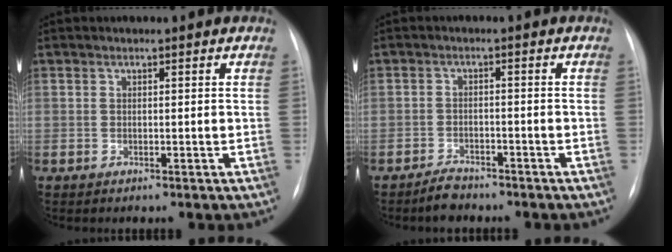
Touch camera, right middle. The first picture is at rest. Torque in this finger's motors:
{"motor_torque": [0.23, -0.17, 0.08, 0.03]}